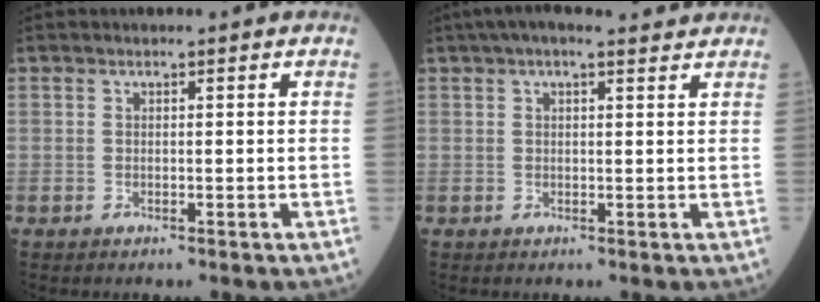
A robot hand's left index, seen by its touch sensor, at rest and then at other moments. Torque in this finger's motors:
{"motor_torque": [0.59, -0.61, 0.08, 0.05]}